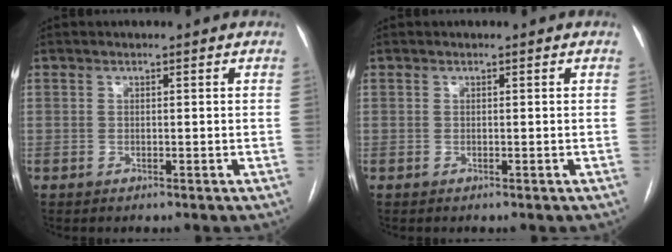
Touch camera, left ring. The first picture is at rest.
{"total": 0.0}